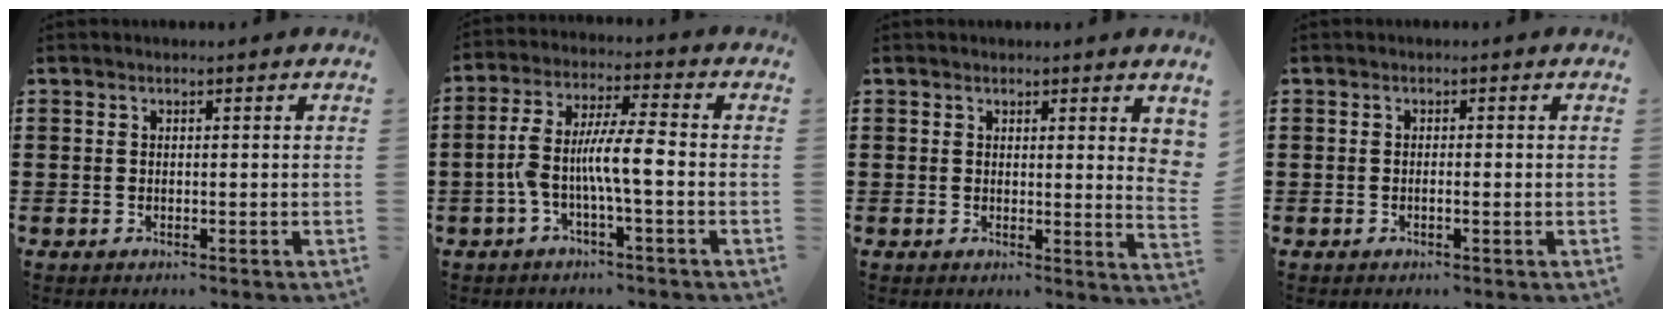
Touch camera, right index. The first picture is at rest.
{"total": 7.9, "force": [-1.8, 1.5, 7.5], "torque": [-0.161, -0.005, -0.042]}
{"total": 2.3, "force": [1.4, 0.3, 1.8], "torque": [-0.032, -0.001, 0.024]}
{"total": 0.6, "force": [-0.3, 0.0, 0.5], "torque": [-0.010, -0.002, -0.005]}